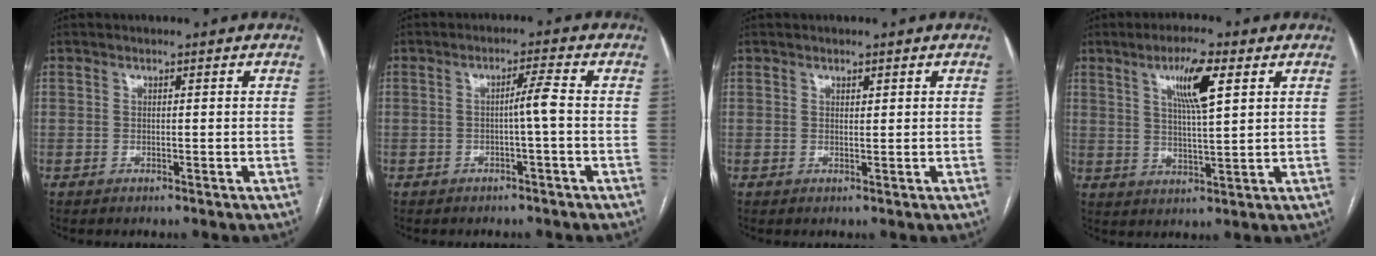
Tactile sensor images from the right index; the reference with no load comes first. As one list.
[{"total": 2.9, "force": [-0.5, -0.5, 2.8], "torque": [-0.044, 0.004, -0.007]}, {"total": 0.8, "force": [0.5, 0.3, 0.5], "torque": [-0.005, -0.001, 0.008]}, {"total": 7.8, "force": [3.5, 0.8, 7.0], "torque": [-0.125, 0.001, 0.060]}]